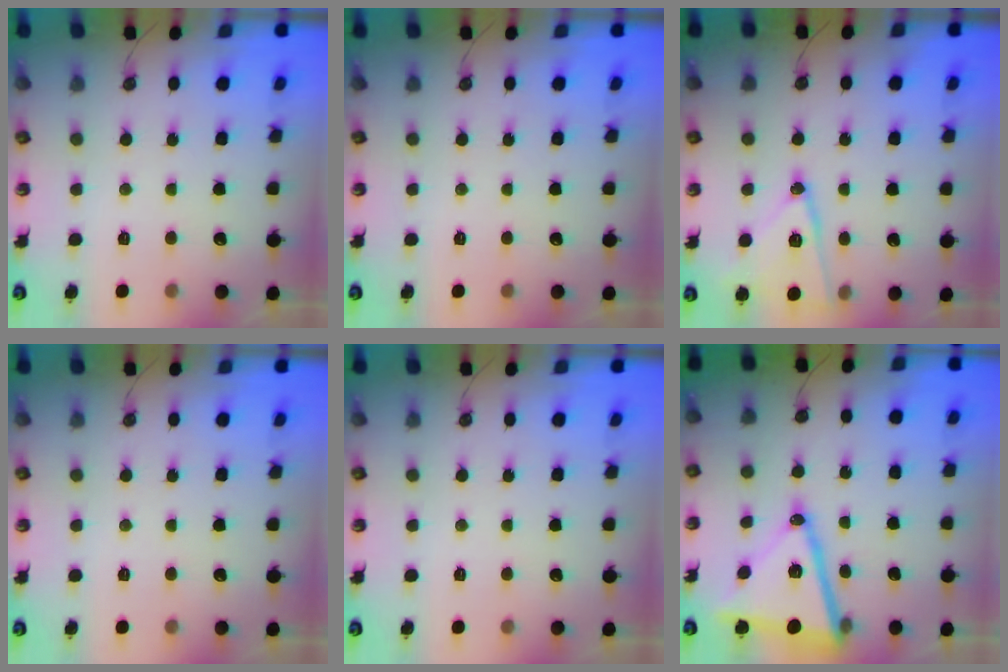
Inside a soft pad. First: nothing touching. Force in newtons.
{"total": 0.0}
{"total": 14.0, "press": 13.9, "slide": 1.4}
{"total": 0.0}
{"total": 0.0}
{"total": 18.1, "press": 18.0, "slide": 2.5}